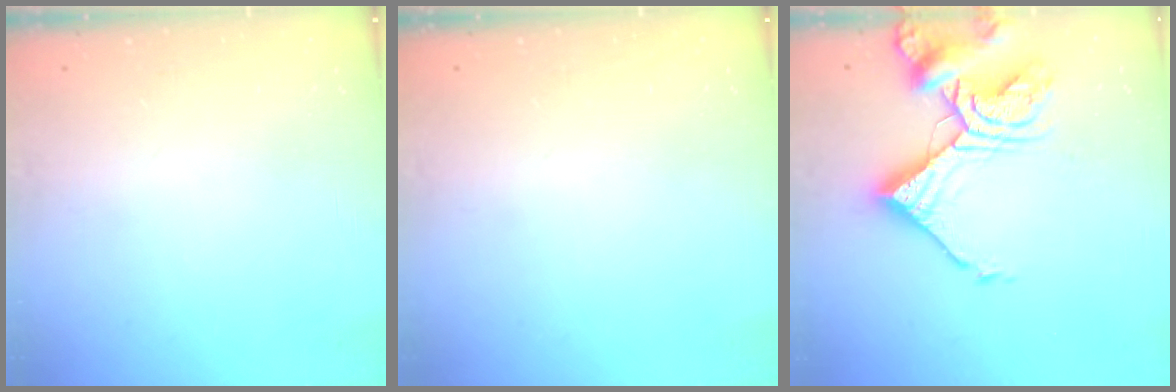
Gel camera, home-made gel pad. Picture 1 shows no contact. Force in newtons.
{"total": 0.0}
{"total": 14.7, "press": 14.6, "slide": 1.6}